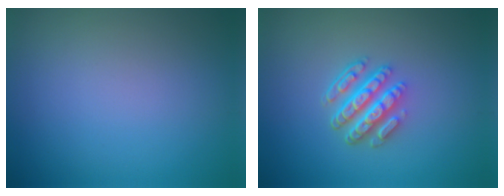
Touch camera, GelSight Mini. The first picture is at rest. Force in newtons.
{"total": 4.8, "press": 3.5, "slide": 3.3}